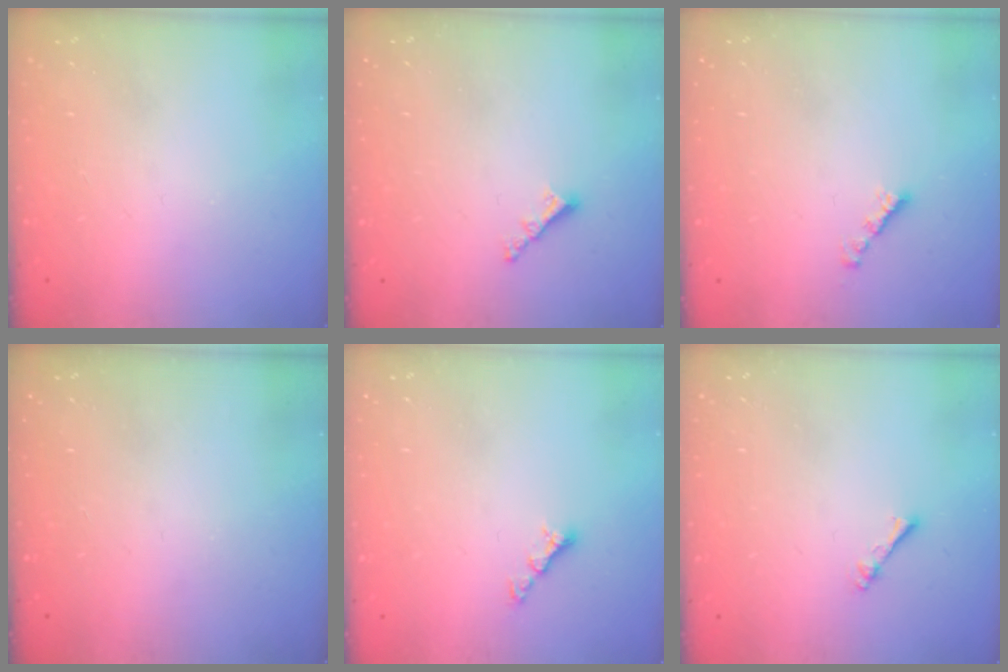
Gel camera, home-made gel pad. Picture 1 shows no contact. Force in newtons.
{"total": 3.6, "press": 3.6, "slide": 0.4}
{"total": 2.1, "press": 2.1, "slide": 0.3}
{"total": 0.0}
{"total": 4.0, "press": 3.9, "slide": 0.6}
{"total": 1.1, "press": 1.1, "slide": 0.2}